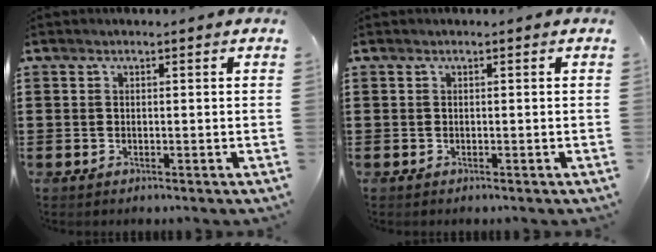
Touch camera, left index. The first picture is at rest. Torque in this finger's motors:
{"motor_torque": [0.00, 0.00, 0.00, 0.00]}